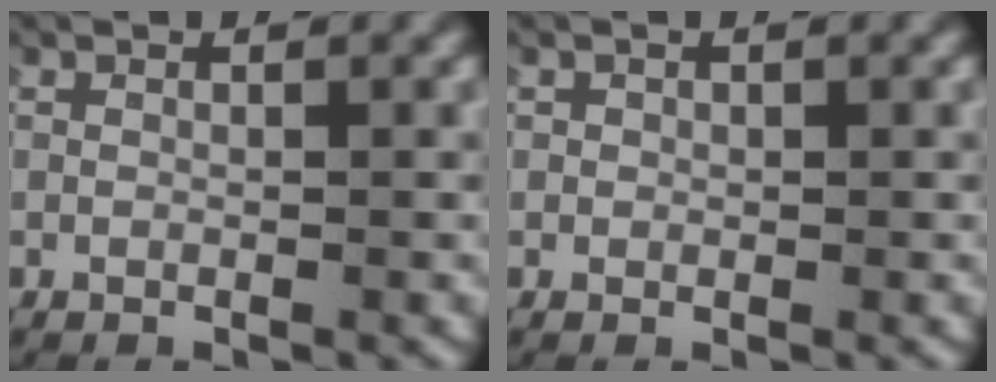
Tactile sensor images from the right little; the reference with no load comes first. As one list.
[{"total": 0.6, "force": [-0.2, 0.5, -0.2], "torque": [0.000, -0.001, -0.005]}]